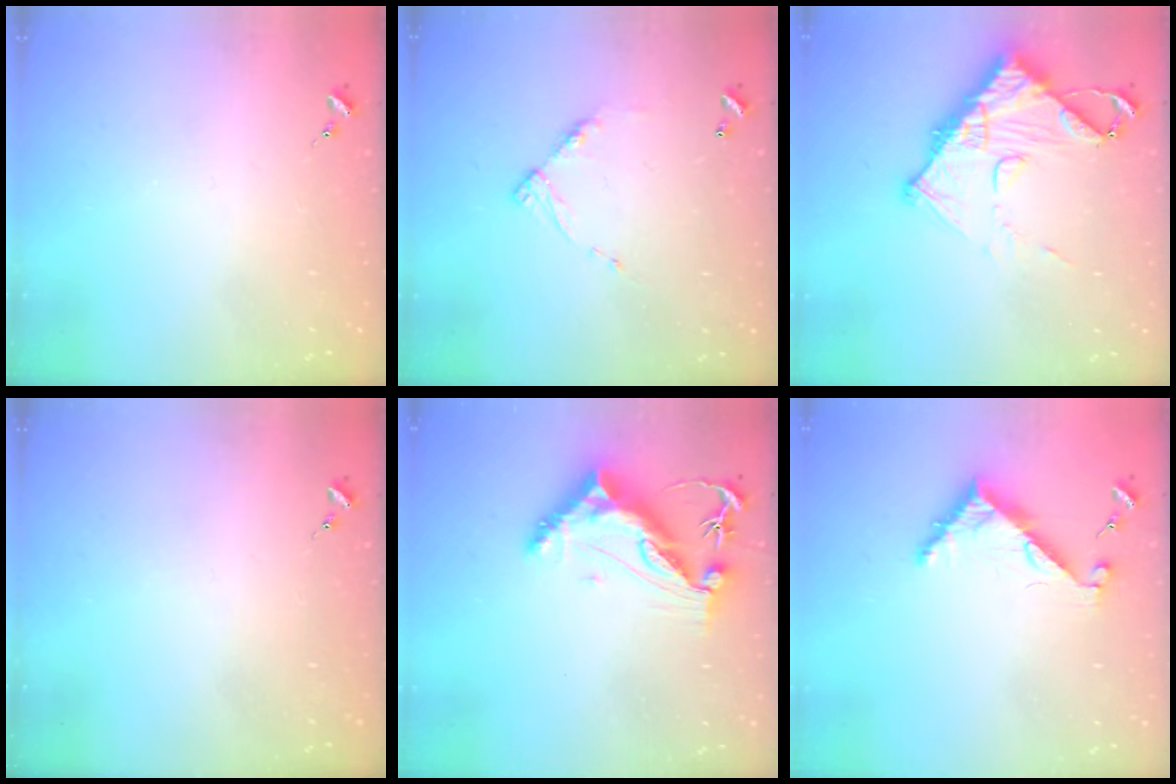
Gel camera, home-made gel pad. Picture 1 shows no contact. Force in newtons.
{"total": 8.8, "press": 8.8, "slide": 0.5}
{"total": 14.0, "press": 13.9, "slide": 1.3}
{"total": 0.0}
{"total": 9.9, "press": 9.8, "slide": 1.1}
{"total": 6.3, "press": 6.3, "slide": 0.5}